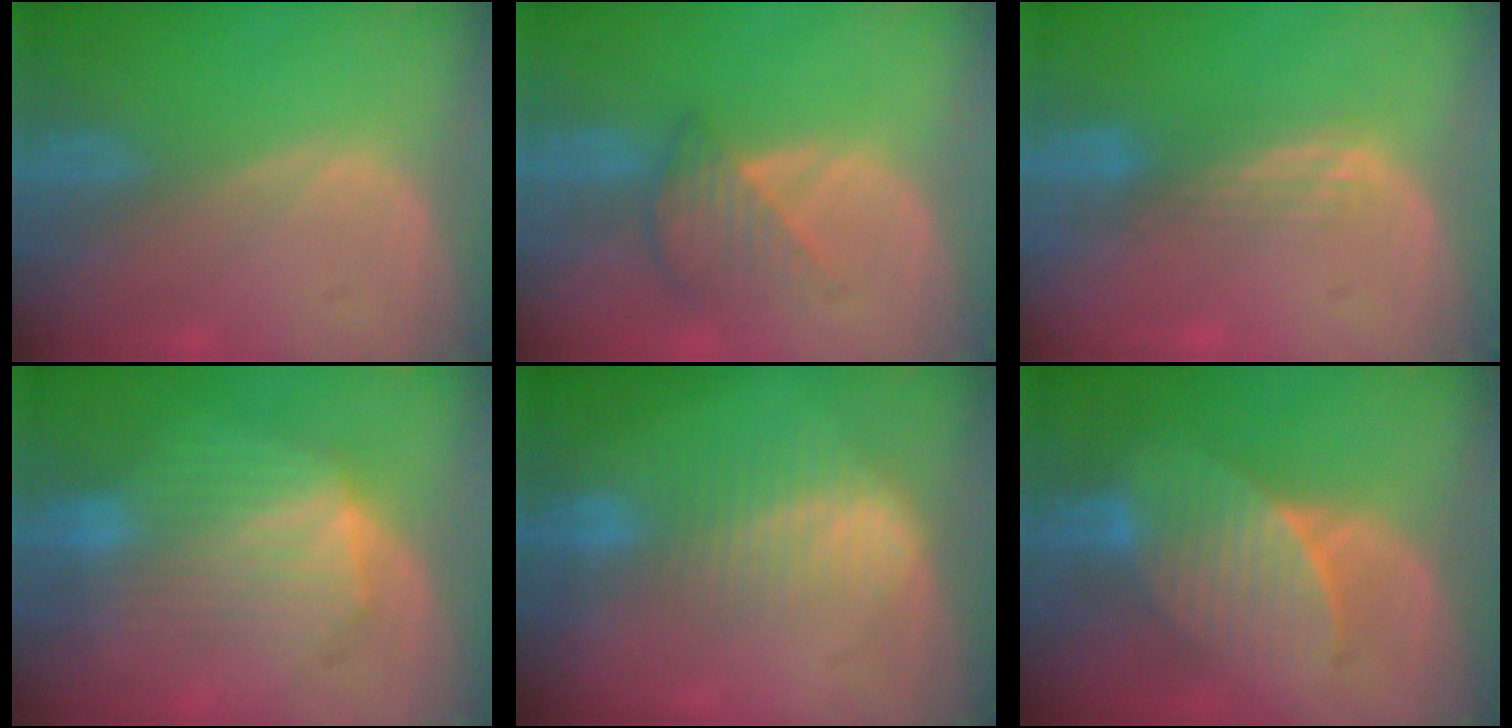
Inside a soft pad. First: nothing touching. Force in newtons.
{"total": 4.6, "press": 4.3, "slide": 1.8}
{"total": 3.0, "press": 2.5, "slide": 1.6}
{"total": 7.9, "press": 7.9, "slide": 0.2}
{"total": 7.2, "press": 6.2, "slide": 3.7}
{"total": 7.2, "press": 7.1, "slide": 1.4}